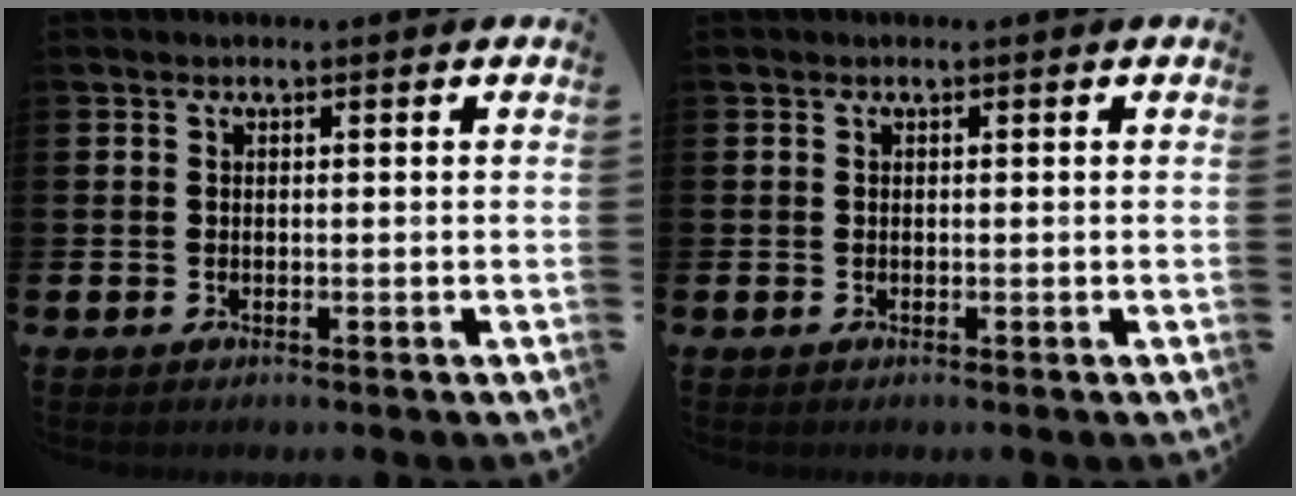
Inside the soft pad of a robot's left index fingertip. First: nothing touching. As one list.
[{"total": 0.0}]